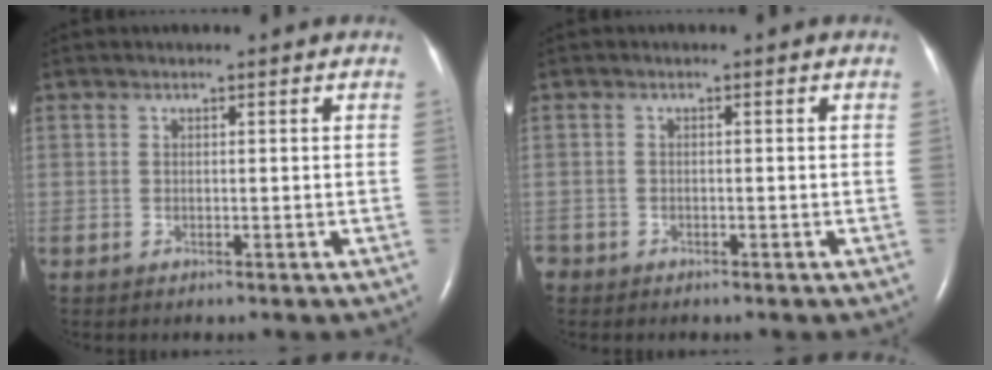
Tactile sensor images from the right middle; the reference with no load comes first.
{"total": 1.9, "force": [-1.5, 1.2, 0.4], "torque": [-0.011, 0.000, -0.027]}